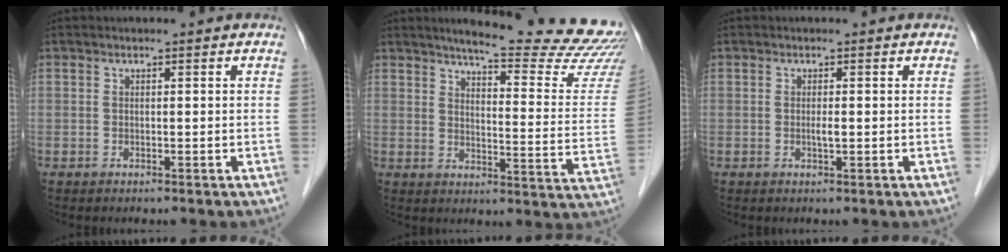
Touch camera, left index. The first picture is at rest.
{"total": 22.1, "force": [20.4, -0.1, 8.5], "torque": [-0.113, -0.111, 0.237]}
{"total": 0.9, "force": [0.0, 0.1, 0.9], "torque": [-0.018, -0.002, -0.001]}